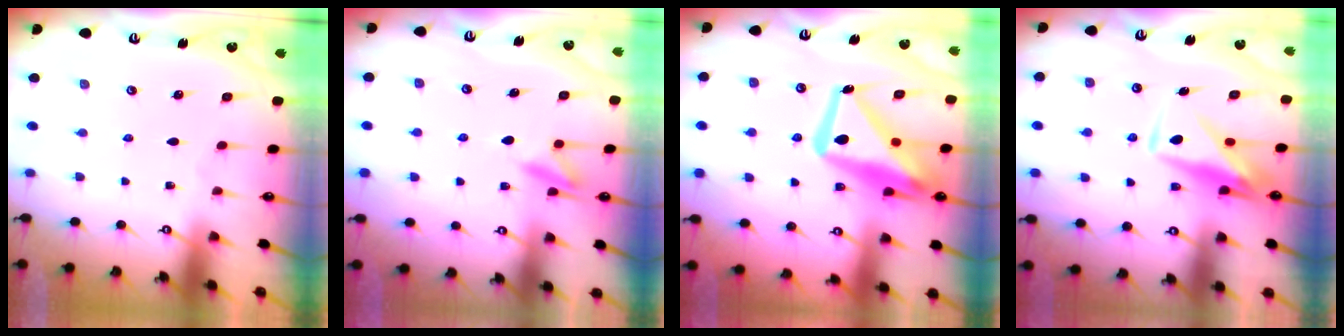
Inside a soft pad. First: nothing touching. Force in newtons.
{"total": 8.5, "press": 8.4, "slide": 1.1}
{"total": 18.0, "press": 18.0, "slide": 1.7}
{"total": 8.3, "press": 8.3, "slide": 0.9}